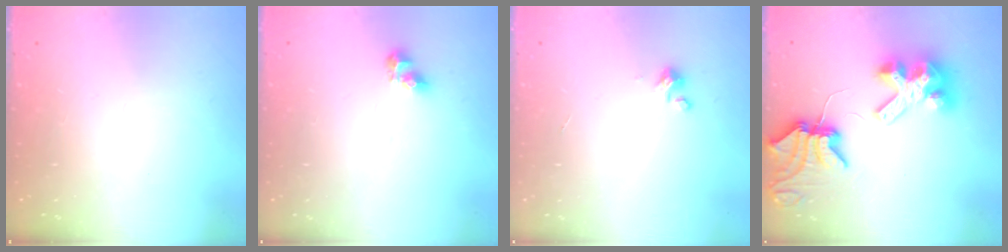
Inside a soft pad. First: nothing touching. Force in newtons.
{"total": 6.1, "press": 6.1, "slide": 0.3}
{"total": 2.0, "press": 2.0, "slide": 0.2}
{"total": 10.0, "press": 9.9, "slide": 1.6}